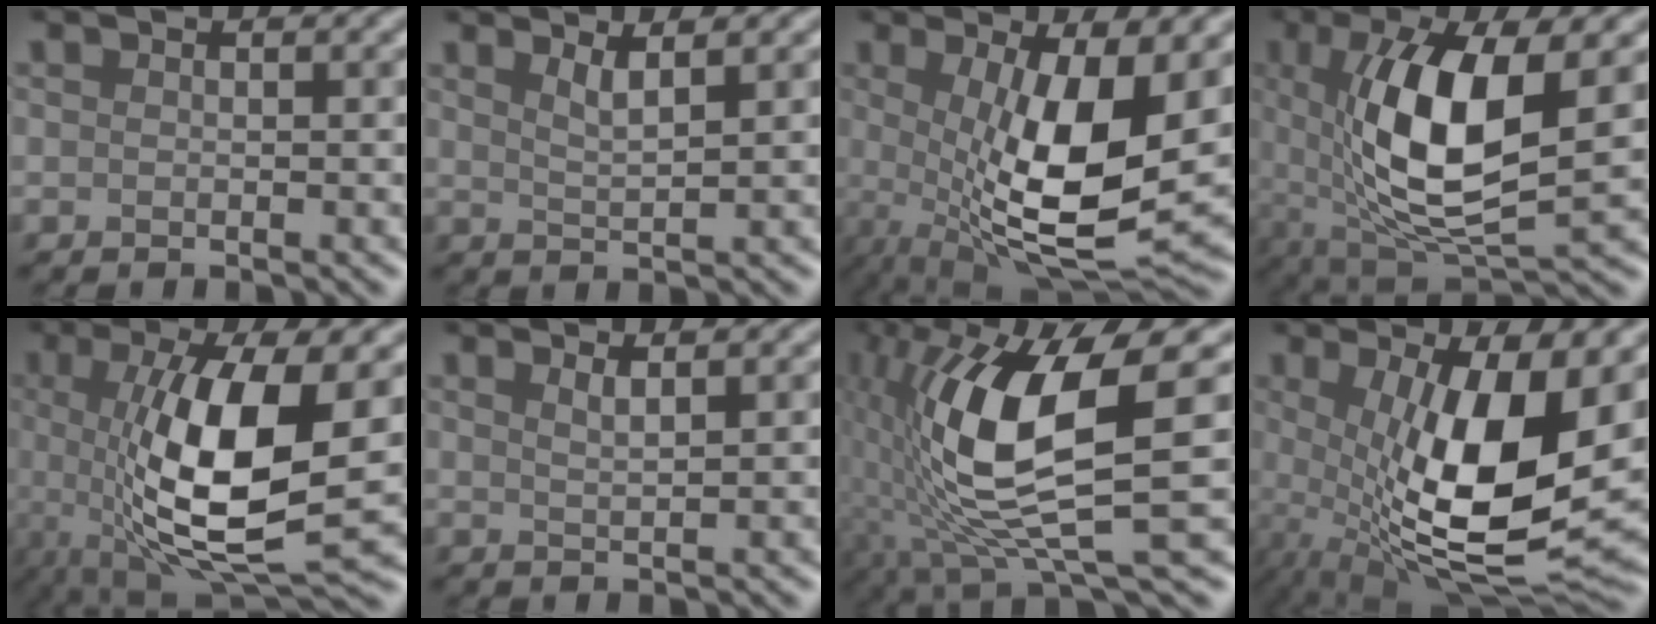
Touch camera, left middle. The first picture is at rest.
{"total": 2.1, "force": [1.4, 0.5, 1.6], "torque": [-0.020, -0.001, 0.022]}
{"total": 11.1, "force": [0.4, 3.8, 10.5], "torque": [-0.179, -0.024, 0.012]}
{"total": 10.7, "force": [1.3, 3.9, 9.8], "torque": [-0.182, -0.007, 0.026]}
{"total": 11.1, "force": [0.2, 3.5, 10.5], "torque": [-0.187, -0.010, 0.005]}
{"total": 1.5, "force": [1.0, 0.5, 1.1], "torque": [-0.010, 0.002, 0.013]}
{"total": 11.7, "force": [0.1, 3.3, 11.2], "torque": [-0.218, -0.008, 0.004]}
{"total": 12.5, "force": [0.5, 4.4, 11.7], "torque": [-0.194, -0.025, 0.011]}